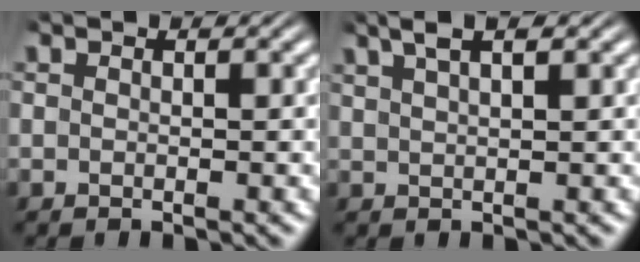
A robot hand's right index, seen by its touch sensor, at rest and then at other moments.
{"total": 3.6, "force": [2.7, 0.7, 2.3], "torque": [-0.043, 0.014, 0.043]}